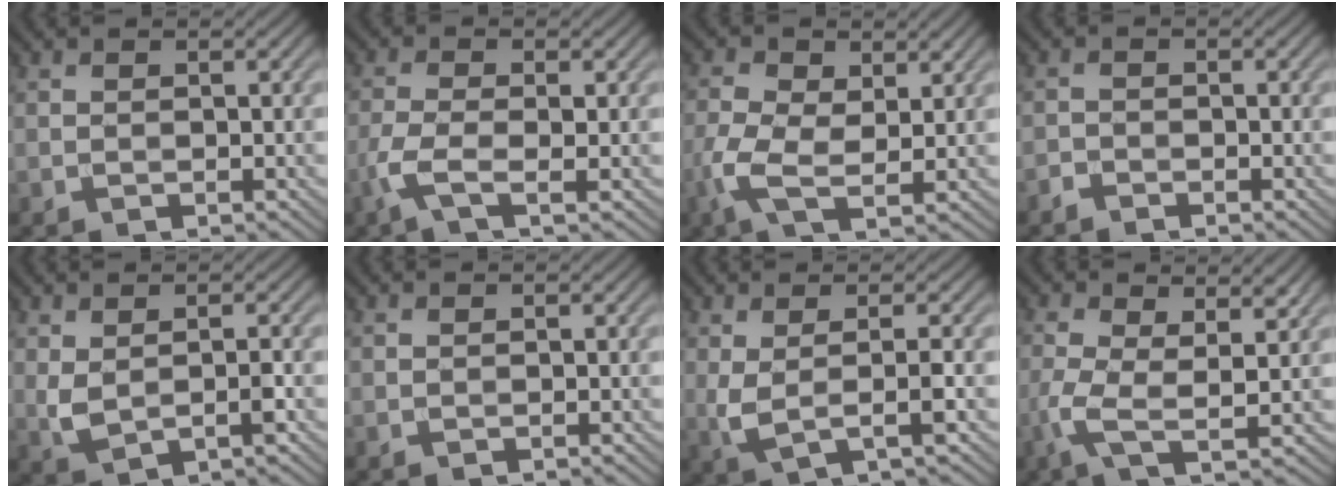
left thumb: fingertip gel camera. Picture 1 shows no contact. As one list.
[{"total": 4.0, "force": [-1.6, 1.2, 3.4], "torque": [-0.086, 0.000, -0.042]}, {"total": 5.8, "force": [-0.4, 3.0, 4.9], "torque": [-0.129, 0.001, -0.014]}, {"total": 1.3, "force": [-1.2, 0.4, 0.3], "torque": [-0.005, 0.000, -0.028]}, {"total": 3.6, "force": [-0.1, 1.8, 3.2], "torque": [-0.075, -0.006, 0.005]}, {"total": 0.0}, {"total": 3.9, "force": [0.1, 0.8, 3.8], "torque": [-0.085, 0.001, 0.002]}, {"total": 5.8, "force": [0.1, 2.2, 5.4], "torque": [-0.134, 0.000, -0.004]}]